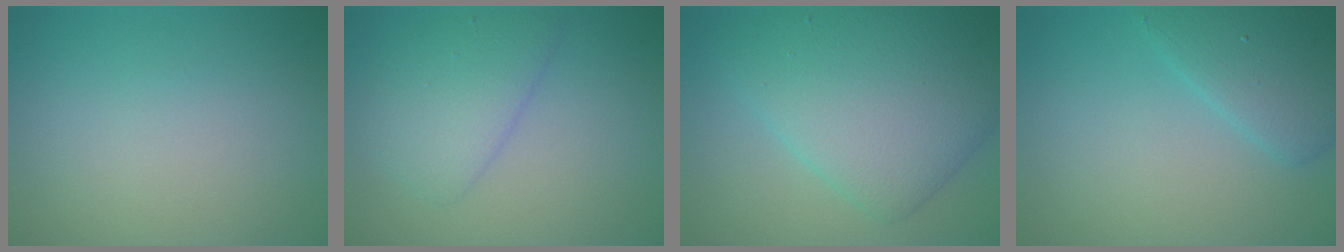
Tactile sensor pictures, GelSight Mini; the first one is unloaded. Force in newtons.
{"total": 3.6, "press": 3.6, "slide": 0.2}
{"total": 8.5, "press": 8.5, "slide": 0.4}
{"total": 3.9, "press": 3.9, "slide": 0.1}